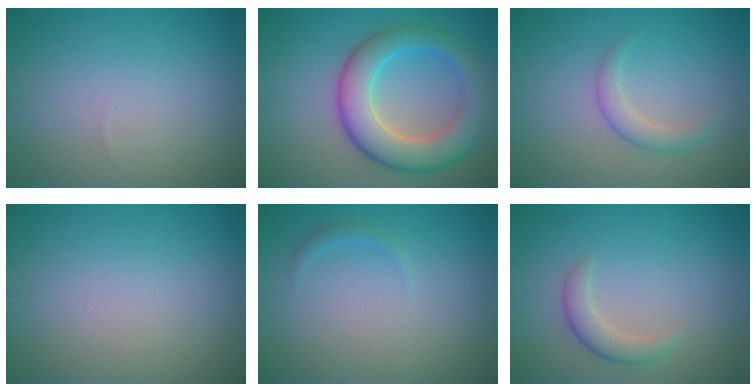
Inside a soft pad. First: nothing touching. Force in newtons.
{"total": 8.0, "press": 8.0, "slide": 0.3}
{"total": 2.0, "press": 2.0, "slide": 0.1}
{"total": 0.0}
{"total": 0.8, "press": 0.8, "slide": 0.1}
{"total": 2.3, "press": 2.3, "slide": 0.2}